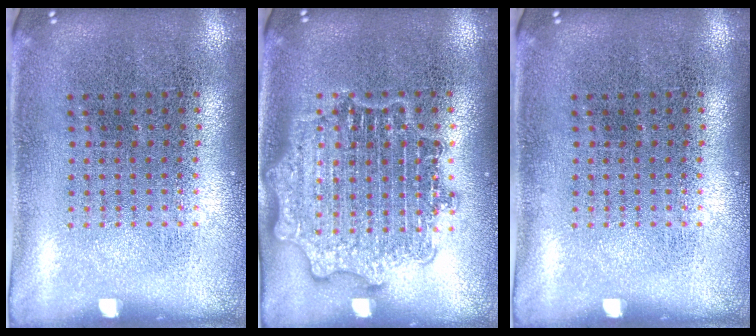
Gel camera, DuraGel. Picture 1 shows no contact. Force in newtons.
{"total": 2.8, "press": 2.8, "slide": 0.4}
{"total": 0.0}